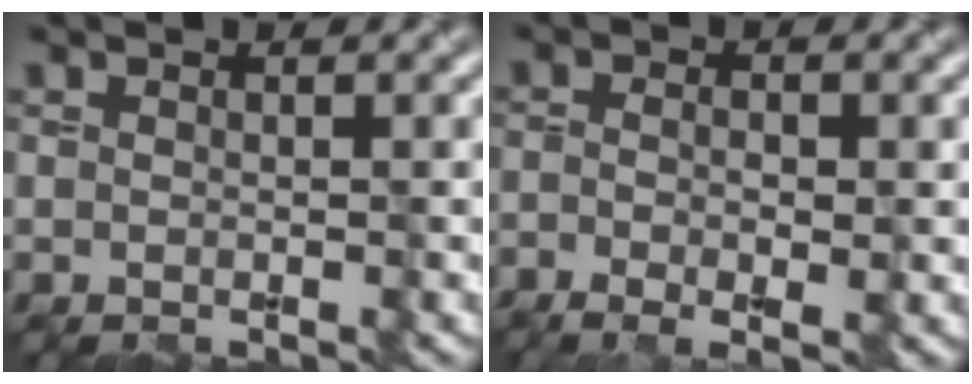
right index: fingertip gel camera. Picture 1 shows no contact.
{"total": 2.8, "force": [-1.6, 0.6, 2.2], "torque": [-0.044, 0.000, -0.019]}